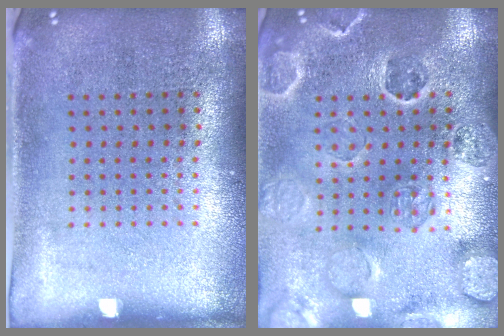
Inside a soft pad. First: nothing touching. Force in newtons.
{"total": 2.6, "press": 2.5, "slide": 0.8}